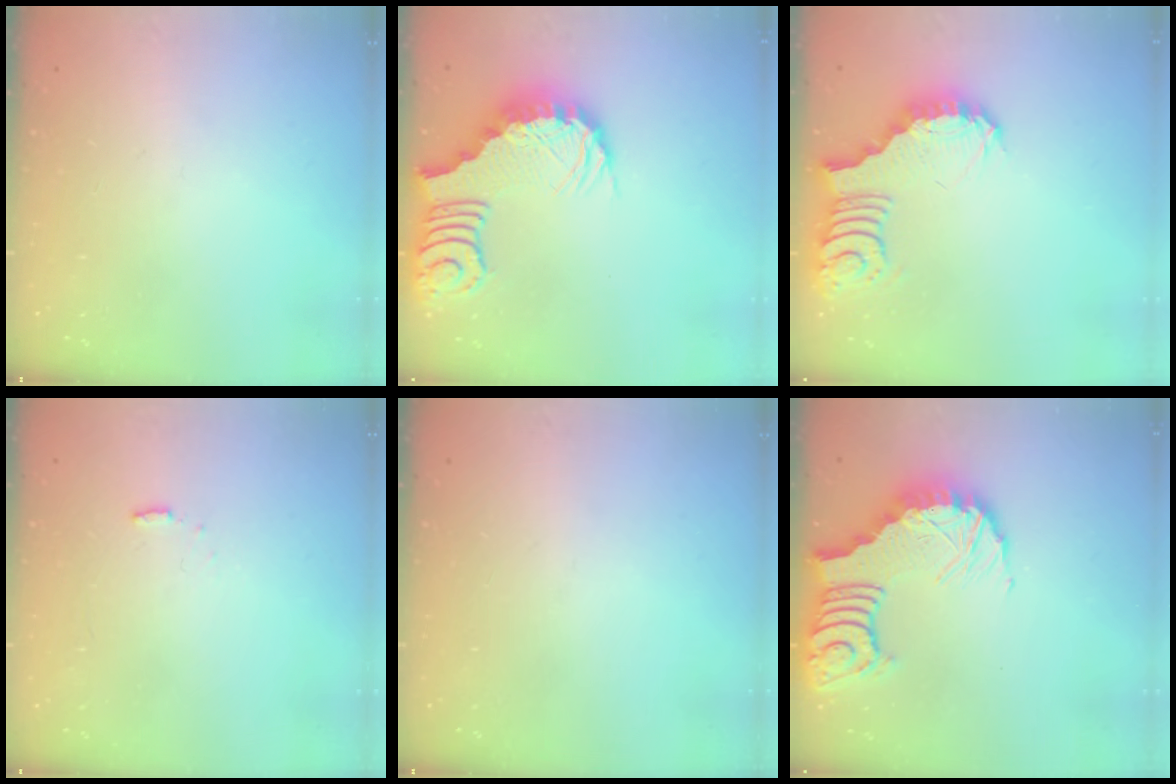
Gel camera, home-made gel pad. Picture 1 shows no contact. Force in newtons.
{"total": 3.0, "press": 2.9, "slide": 0.7}
{"total": 3.6, "press": 3.6, "slide": 0.6}
{"total": 4.8, "press": 4.8, "slide": 0.5}
{"total": 0.0}
{"total": 9.9, "press": 9.8, "slide": 1.3}